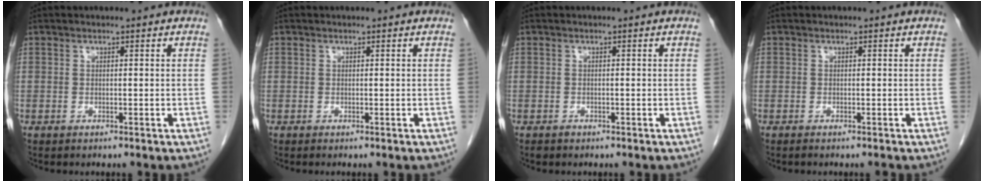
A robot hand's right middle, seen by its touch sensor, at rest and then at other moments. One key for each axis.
{"total": 0.0}
{"total": 0.6, "fx": -0.5, "fy": 0.4, "fz": 0.1, "tx": -0.006, "ty": 0.000, "tz": -0.008}
{"total": 0.8, "fx": -0.7, "fy": -0.1, "fz": 0.3, "tx": -0.004, "ty": -0.001, "tz": -0.013}